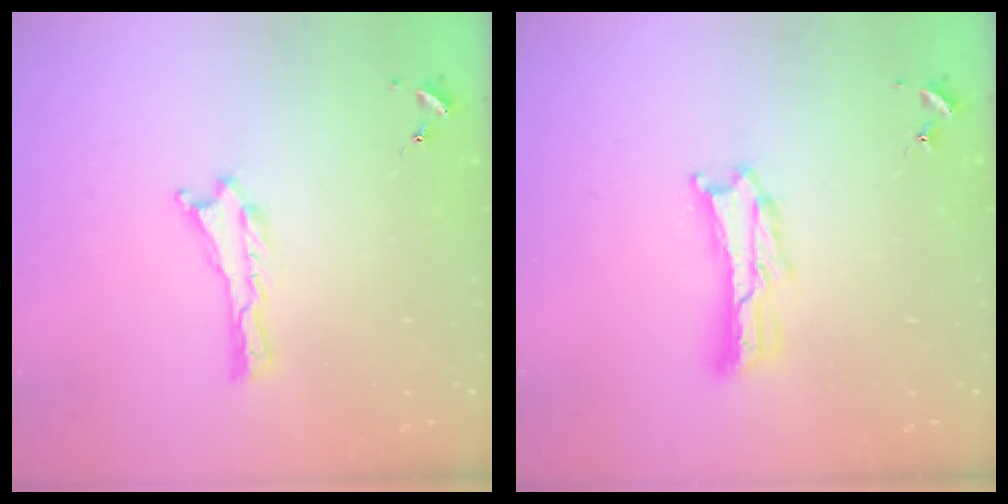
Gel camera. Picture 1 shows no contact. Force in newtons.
{"total": 2.4, "press": 2.4, "slide": 0.3}